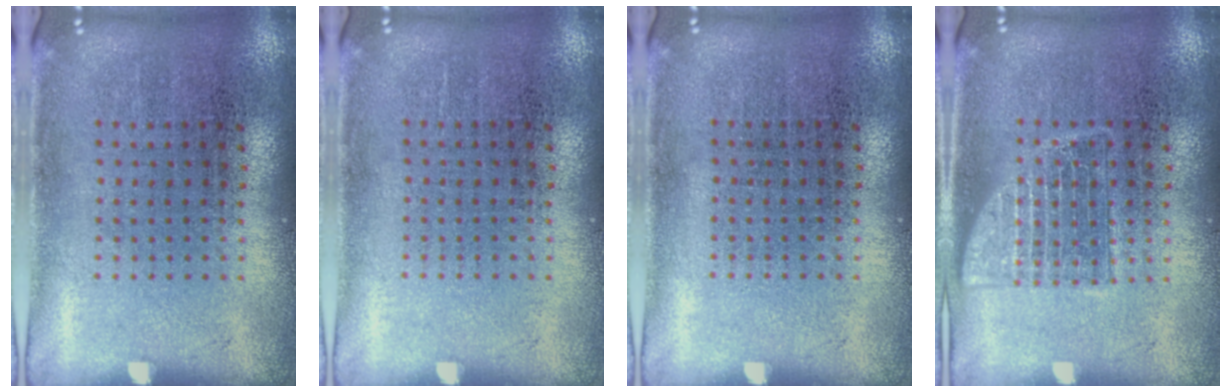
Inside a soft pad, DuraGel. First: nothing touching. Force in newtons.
{"total": 0.0}
{"total": 0.0}
{"total": 2.2, "press": 2.1, "slide": 0.5}